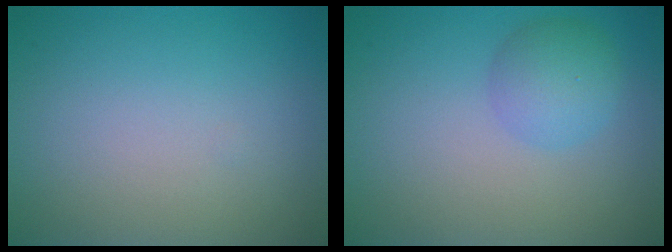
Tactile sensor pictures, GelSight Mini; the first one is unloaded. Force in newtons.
{"total": 2.9, "press": 2.9, "slide": 0.1}